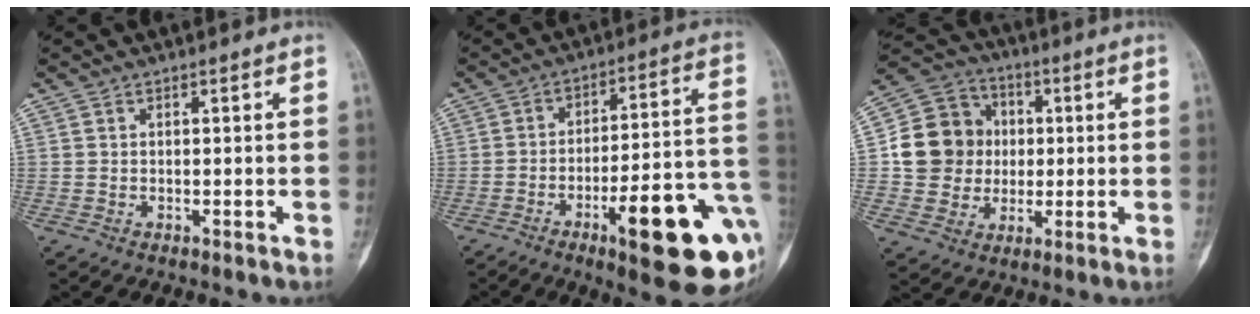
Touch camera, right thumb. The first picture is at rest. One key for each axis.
{"total": 21.6, "fx": -8.1, "fy": 5.4, "fz": 19.3, "tx": -0.207, "ty": 0.035, "tz": -0.106}
{"total": 14.3, "fx": 0.8, "fy": 13.1, "fz": 5.8, "tx": -0.074, "ty": 0.023, "tz": 0.017}